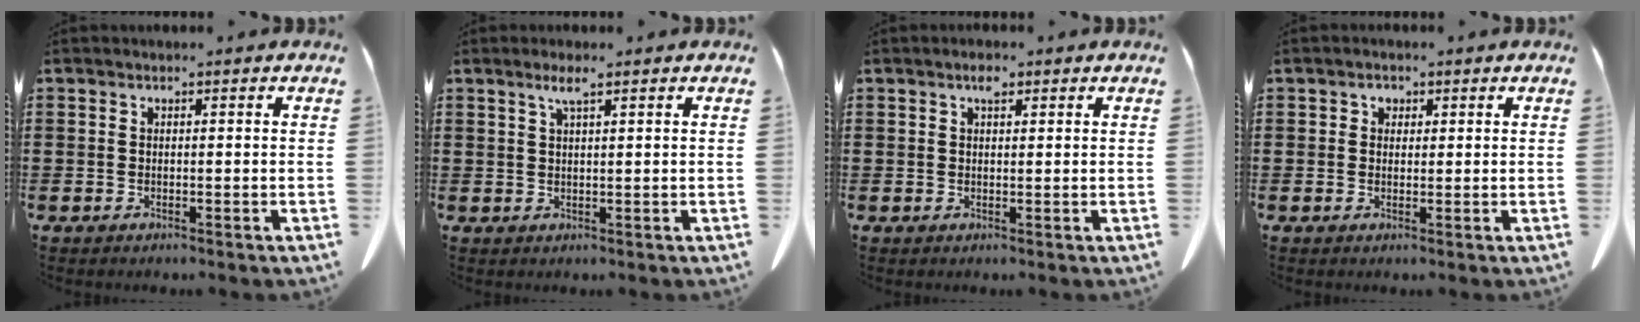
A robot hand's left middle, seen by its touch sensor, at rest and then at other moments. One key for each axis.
{"total": 2.4, "fx": 1.6, "fy": 0.2, "fz": 1.9, "tx": -0.041, "ty": 0.000, "tz": 0.028}
{"total": 2.0, "fx": 1.1, "fy": 0.9, "fz": 1.4, "tx": -0.024, "ty": 0.001, "tz": 0.018}
{"total": 1.2, "fx": 0.5, "fy": 1.0, "fz": 0.5, "tx": -0.012, "ty": 0.005, "tz": 0.010}